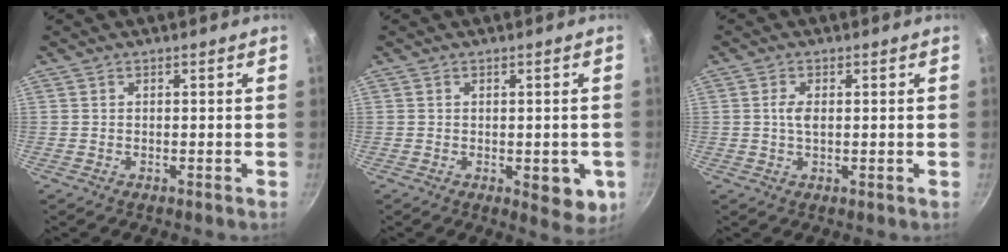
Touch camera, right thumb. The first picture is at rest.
{"total": 6.1, "force": [-1.7, 2.9, 5.1], "torque": [-0.041, -0.004, -0.016]}
{"total": 2.7, "force": [0.2, 1.3, 2.3], "torque": [-0.048, -0.001, 0.000]}